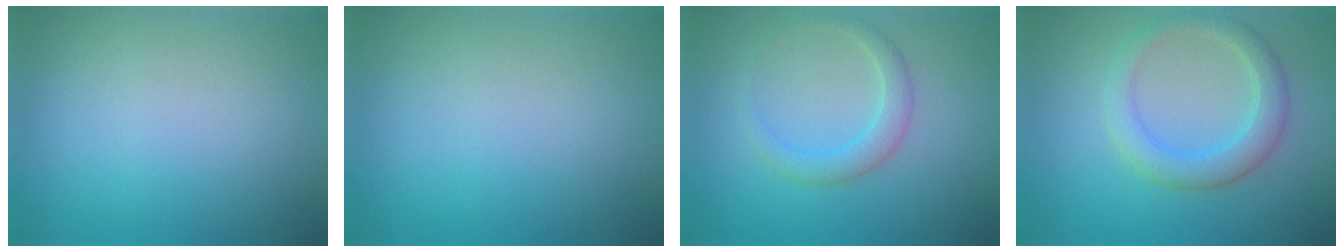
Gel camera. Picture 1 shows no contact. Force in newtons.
{"total": 0.0}
{"total": 2.1, "press": 2.1, "slide": 0.1}
{"total": 3.4, "press": 3.4, "slide": 0.3}